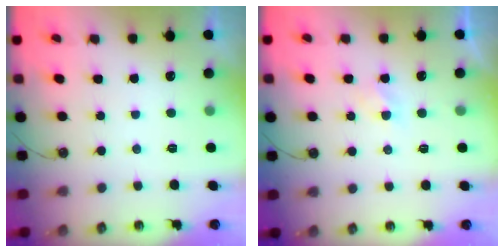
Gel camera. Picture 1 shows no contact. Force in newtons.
{"total": 2.8, "press": 2.7, "slide": 0.6}